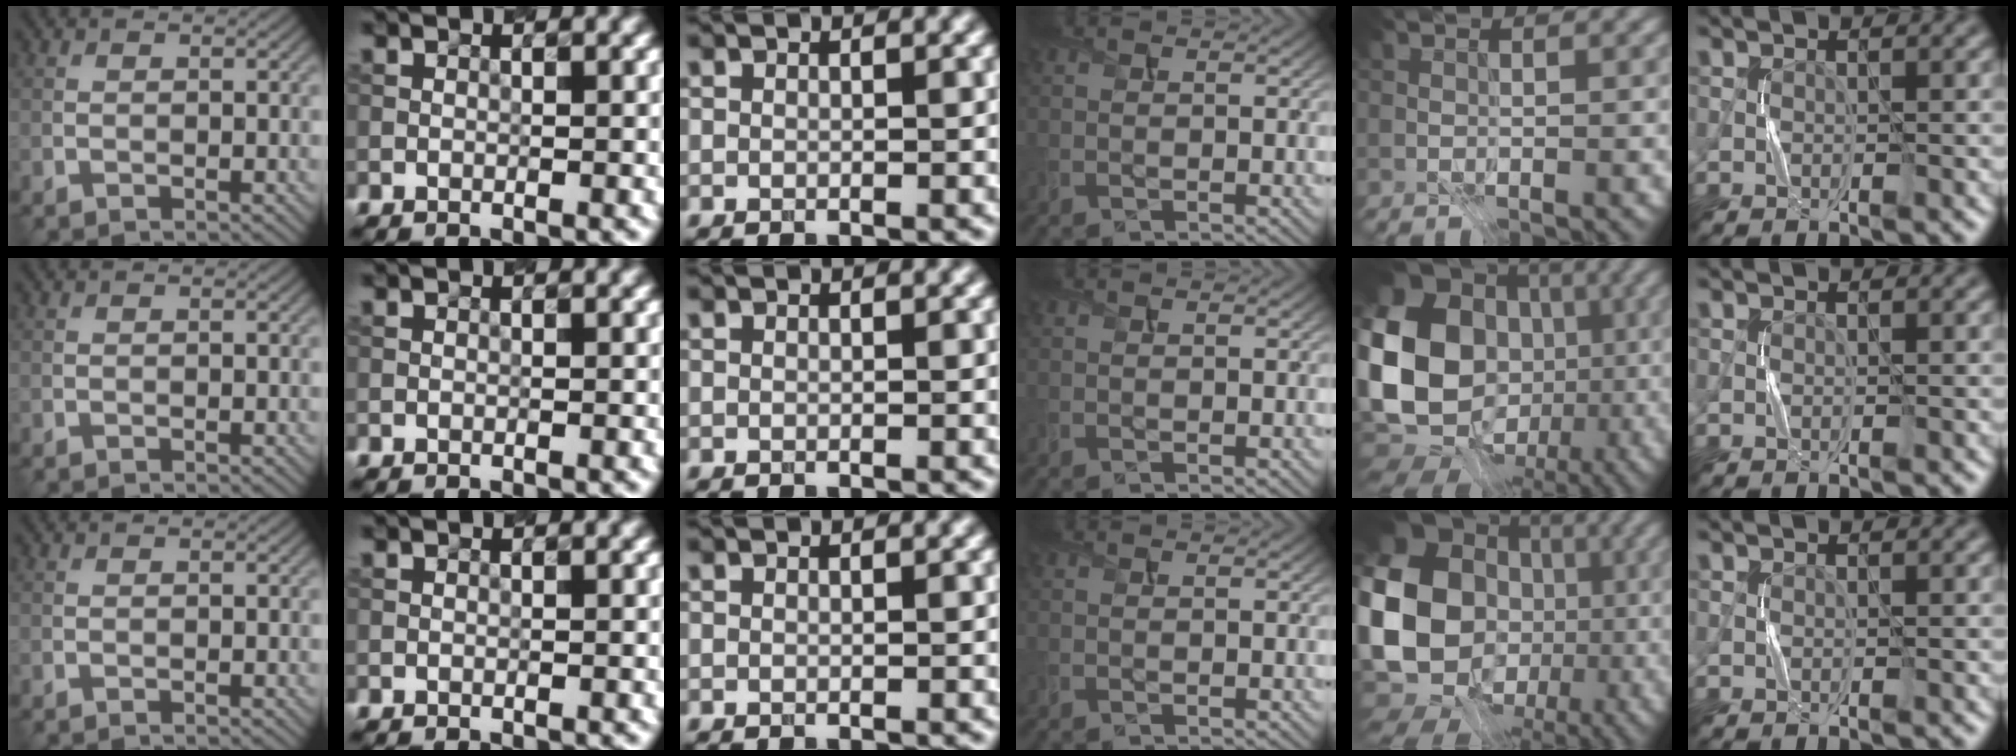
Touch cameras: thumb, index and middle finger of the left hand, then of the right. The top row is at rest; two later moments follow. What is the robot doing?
{"motion": "press", "object": "sticker"}